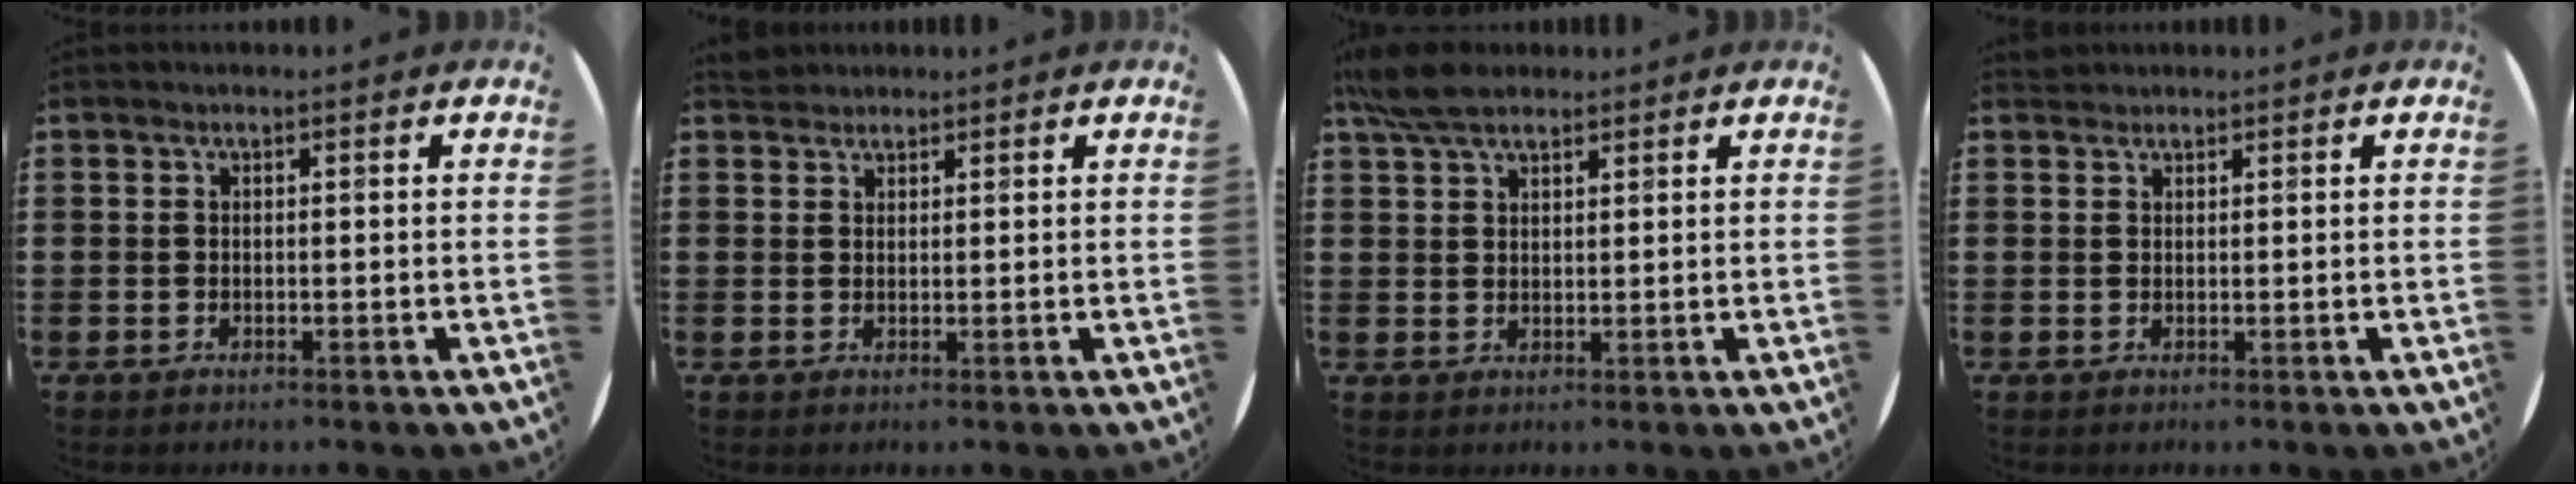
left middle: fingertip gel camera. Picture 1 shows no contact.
{"total": 1.9, "force": [1.8, 0.7, 0.0], "torque": [0.006, 0.003, 0.034]}
{"total": 5.7, "force": [4.7, 1.9, 2.6], "torque": [-0.061, -0.002, 0.089]}
{"total": 1.0, "force": [0.9, 0.3, -0.1], "torque": [0.002, 0.002, 0.018]}